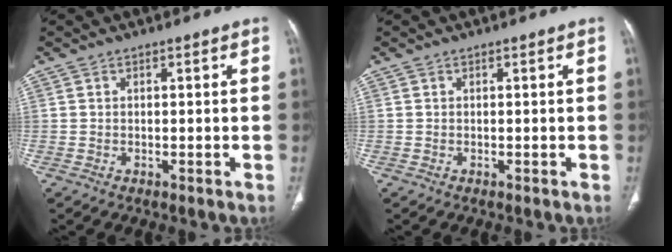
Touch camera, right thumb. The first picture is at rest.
{"total": 0.0}